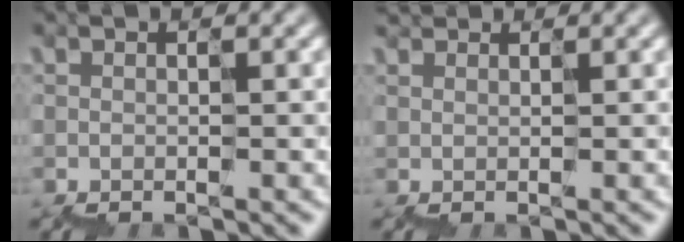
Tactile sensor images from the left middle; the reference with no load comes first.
{"total": 1.3, "force": [1.3, 0.4, 0.0], "torque": [0.000, 0.013, 0.016]}